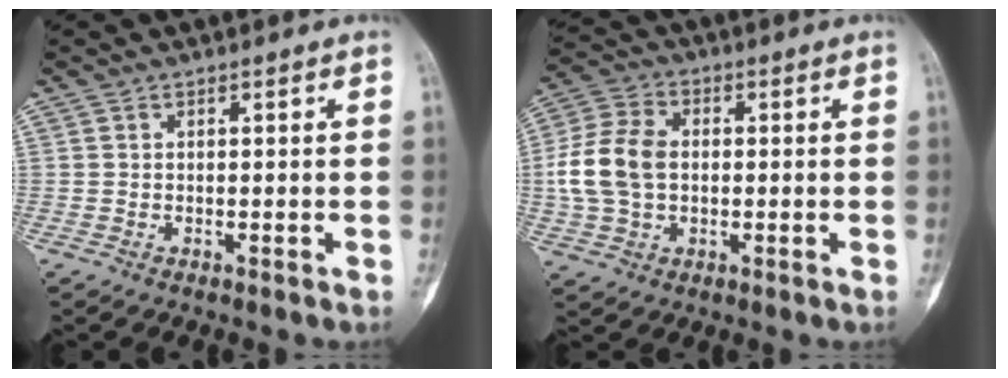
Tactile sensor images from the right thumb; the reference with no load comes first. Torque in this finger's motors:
{"motor_torque": [0.86, 1.60, 0.33, -0.24, 0.11]}